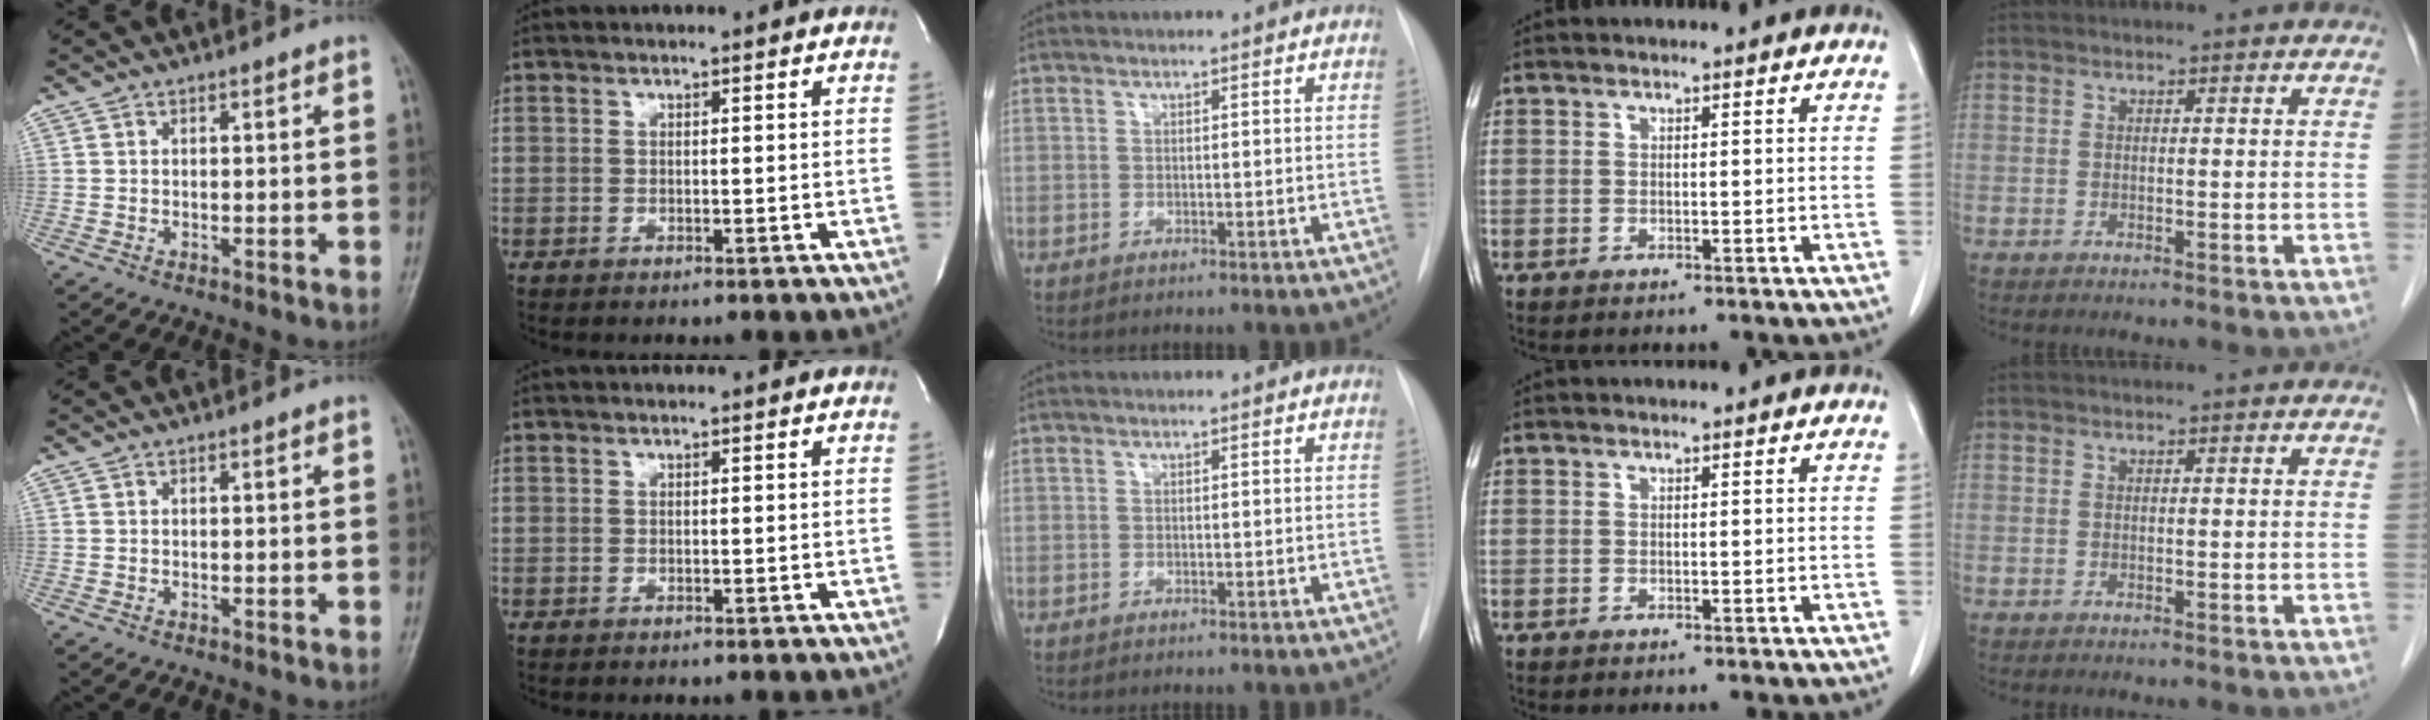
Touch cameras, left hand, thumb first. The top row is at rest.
{}